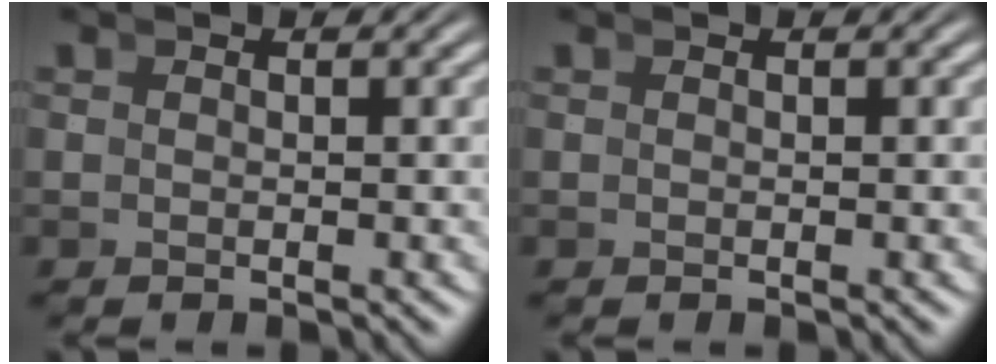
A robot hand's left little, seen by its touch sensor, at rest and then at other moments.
{"total": 0.0}